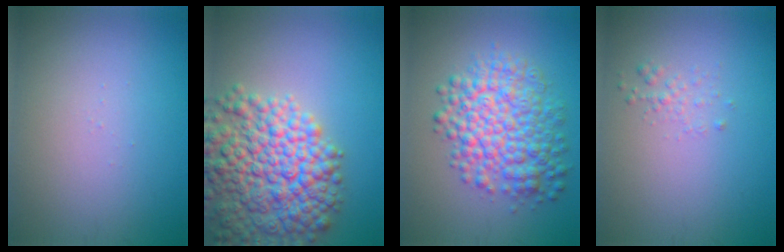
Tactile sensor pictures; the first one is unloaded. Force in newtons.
{"total": 10.3, "press": 10.3, "slide": 0.5}
{"total": 7.5, "press": 7.5, "slide": 0.1}
{"total": 1.0, "press": 1.0, "slide": 0.1}